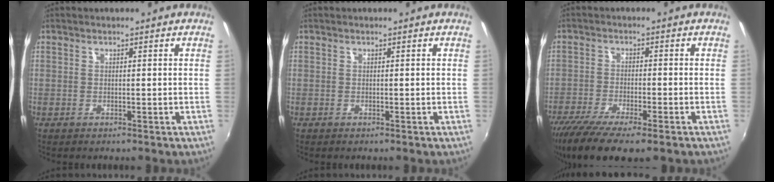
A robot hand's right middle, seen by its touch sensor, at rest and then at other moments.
{"total": 0.0}
{"total": 12.1, "force": [-8.7, 2.6, 8.0], "torque": [-0.173, -0.048, -0.152]}